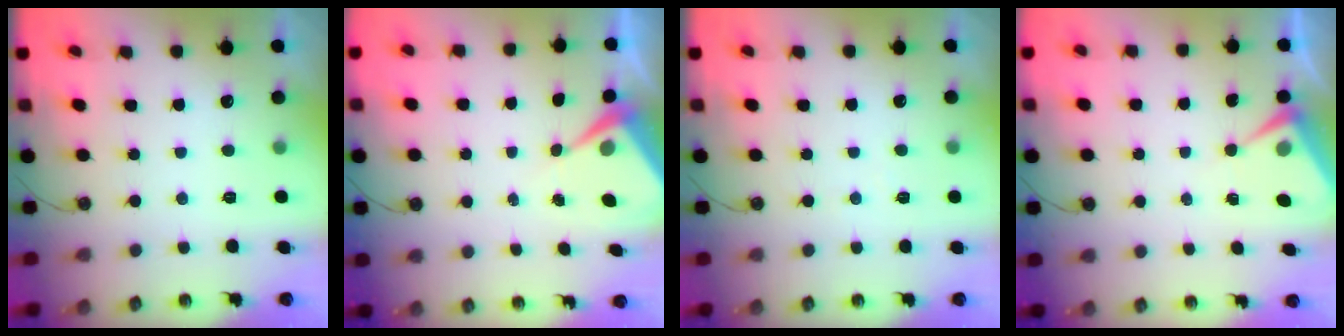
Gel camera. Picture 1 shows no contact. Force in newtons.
{"total": 5.7, "press": 5.7, "slide": 0.5}
{"total": 2.0, "press": 2.0, "slide": 0.3}
{"total": 5.3, "press": 5.3, "slide": 0.6}